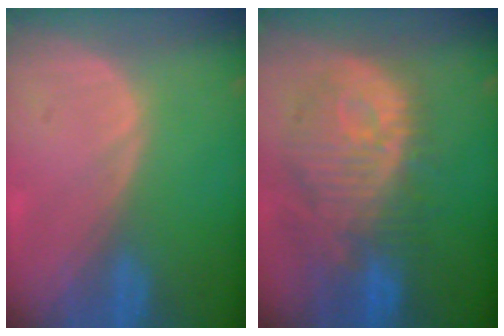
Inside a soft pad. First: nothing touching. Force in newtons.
{"total": 12.4, "press": 11.1, "slide": 5.6}